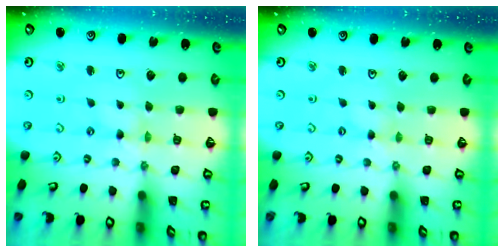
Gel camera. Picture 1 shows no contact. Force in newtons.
{"total": 0.8, "press": 0.7, "slide": 0.3}